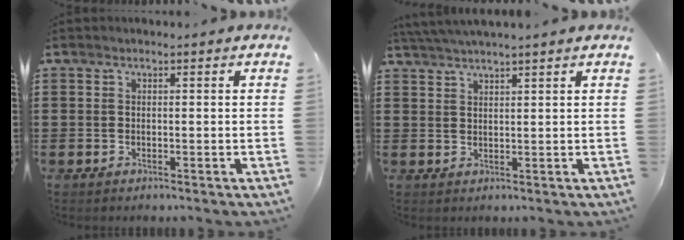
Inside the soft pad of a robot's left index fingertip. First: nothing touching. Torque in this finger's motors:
{"motor_torque": [-0.48, 0.46, 0.59, 0.21]}